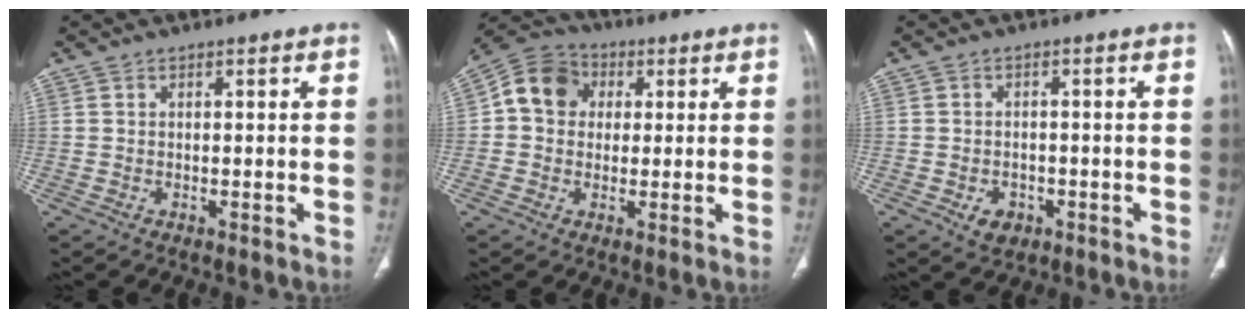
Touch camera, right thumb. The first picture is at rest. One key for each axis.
{"total": 9.5, "fx": 1.6, "fy": 8.1, "fz": 4.6, "tx": -0.064, "ty": 0.017, "tz": 0.015}
{"total": 3.6, "fx": -1.5, "fy": 2.8, "fz": 1.8, "tx": -0.019, "ty": 0.008, "tz": -0.015}